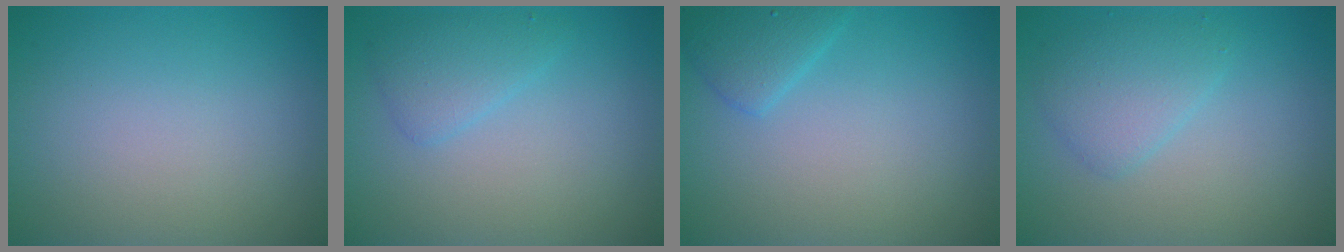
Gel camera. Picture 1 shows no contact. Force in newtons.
{"total": 2.1, "press": 2.1, "slide": 0.1}
{"total": 2.1, "press": 2.1, "slide": 0.2}
{"total": 2.6, "press": 2.6, "slide": 0.1}